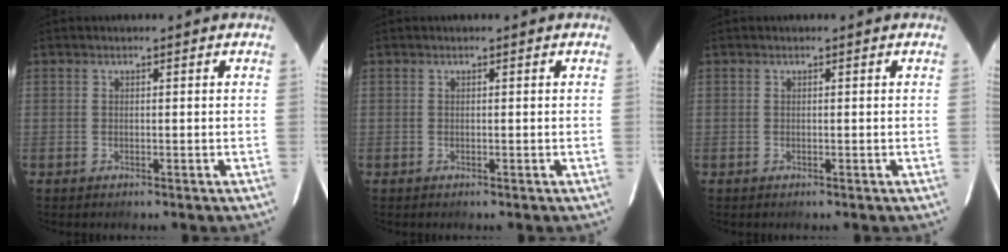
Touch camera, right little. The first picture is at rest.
{"total": 0.0}
{"total": 0.0}